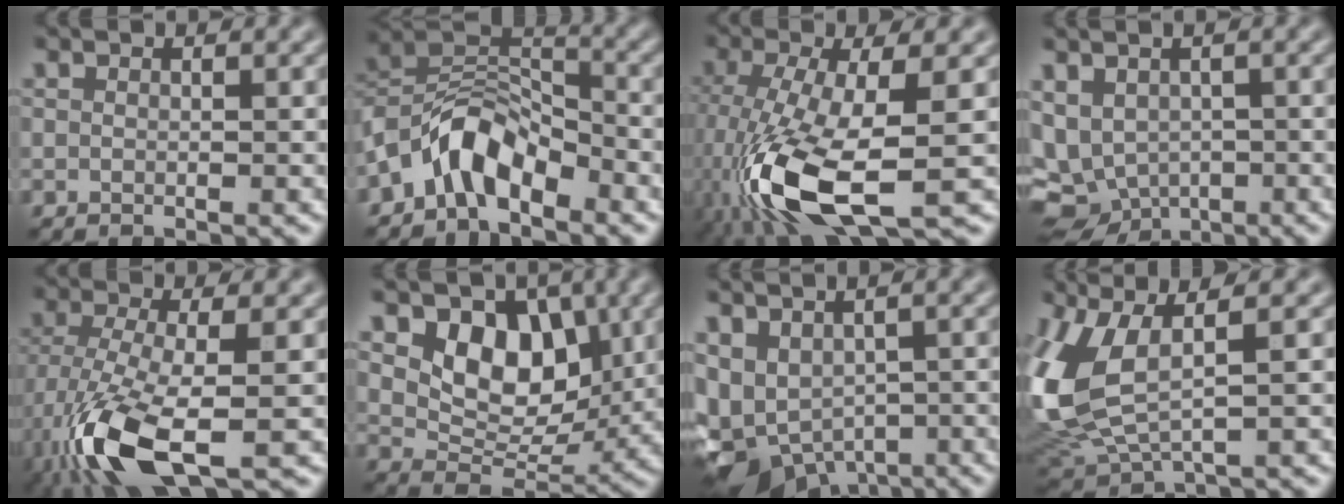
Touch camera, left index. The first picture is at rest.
{"total": 5.9, "force": [-4.2, 2.8, 3.1], "torque": [-0.049, 0.011, -0.087]}
{"total": 10.8, "force": [-4.5, 3.5, 9.2], "torque": [-0.211, -0.021, -0.086]}
{"total": 7.4, "force": [-2.4, 5.7, 4.2], "torque": [-0.080, -0.024, -0.023]}
{"total": 9.0, "force": [-4.7, 2.8, 7.1], "torque": [-0.164, -0.013, -0.095]}
{"total": 6.3, "force": [1.9, 4.5, 4.0], "torque": [-0.063, -0.014, 0.028]}
{"total": 7.7, "force": [-3.5, 5.2, 4.5], "torque": [-0.083, -0.022, -0.049]}
{"total": 9.5, "force": [1.3, 4.8, 8.1], "torque": [-0.225, -0.009, 0.031]}